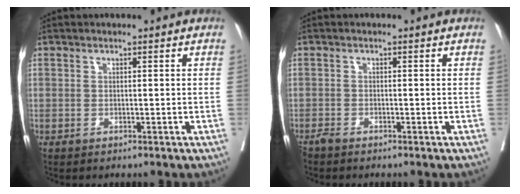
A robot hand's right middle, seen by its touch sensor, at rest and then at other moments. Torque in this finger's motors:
{"motor_torque": [0.23, -0.22, 0.05, 0.02]}